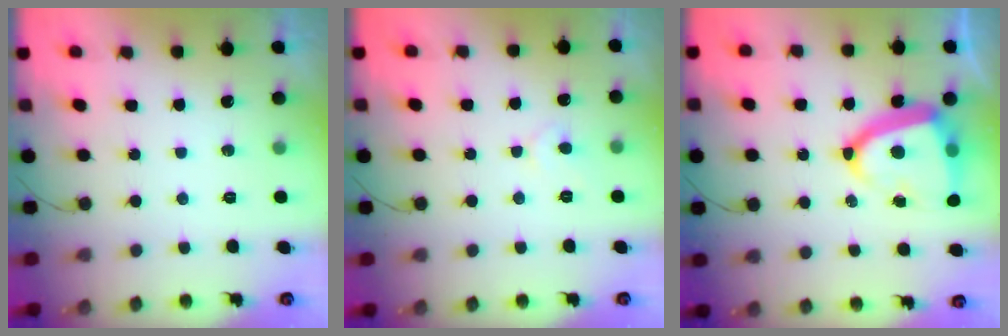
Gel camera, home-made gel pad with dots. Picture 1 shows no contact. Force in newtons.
{"total": 4.1, "press": 4.1, "slide": 0.6}
{"total": 16.9, "press": 16.8, "slide": 1.9}